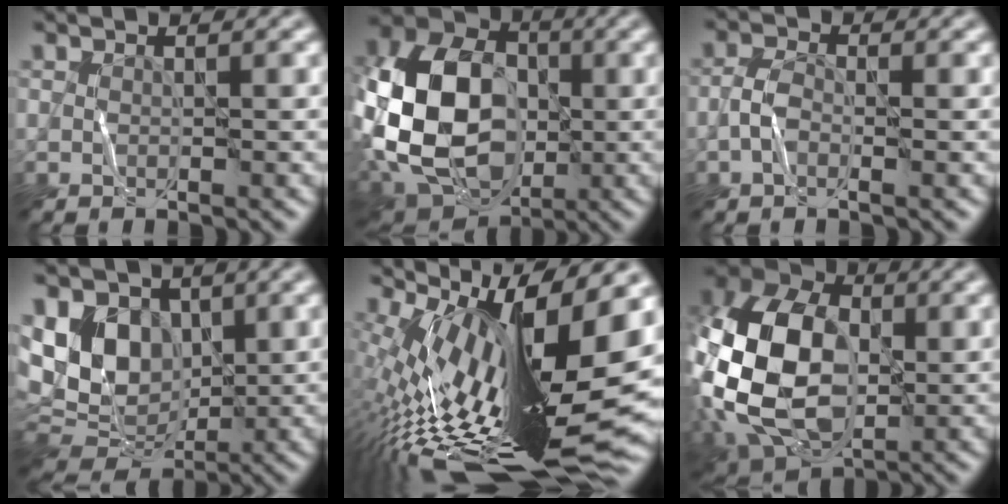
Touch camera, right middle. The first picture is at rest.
{"total": 15.6, "force": [-1.3, 11.4, 10.5], "torque": [-0.214, 0.009, -0.015]}
{"total": 1.9, "force": [-1.1, 0.6, 1.4], "torque": [-0.036, 0.009, -0.020]}
{"total": 7.7, "force": [1.9, 5.8, 4.7], "torque": [-0.103, 0.000, 0.035]}
{"total": 17.7, "force": [1.4, 5.7, 16.7], "torque": [-0.272, -0.003, 0.037]}
{"total": 14.1, "force": [-1.4, 9.5, 10.3], "torque": [-0.220, 0.014, -0.034]}